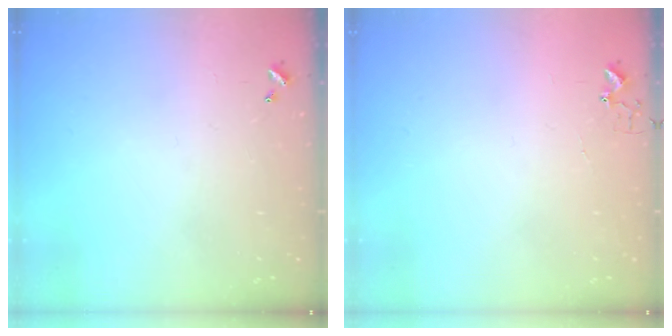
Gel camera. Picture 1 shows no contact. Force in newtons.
{"total": 3.7, "press": 3.6, "slide": 0.5}